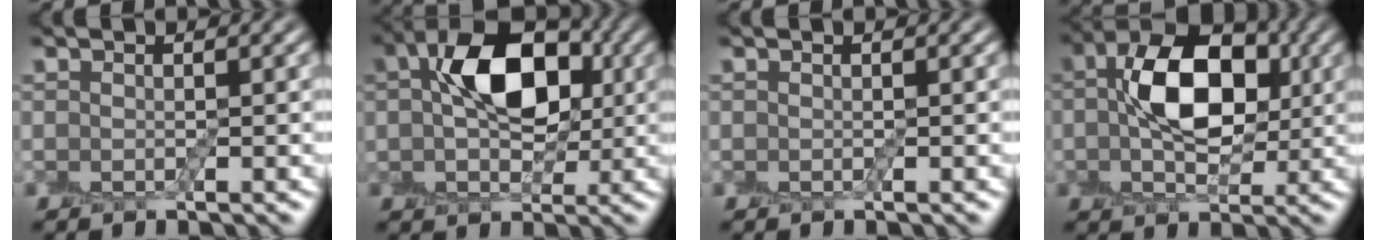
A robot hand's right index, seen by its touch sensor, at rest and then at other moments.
{"total": 10.0, "force": [1.9, 6.2, 7.6], "torque": [-0.119, 0.013, 0.026]}
{"total": 0.0}
{"total": 9.0, "force": [1.1, 5.4, 7.1], "torque": [-0.127, 0.012, 0.012]}